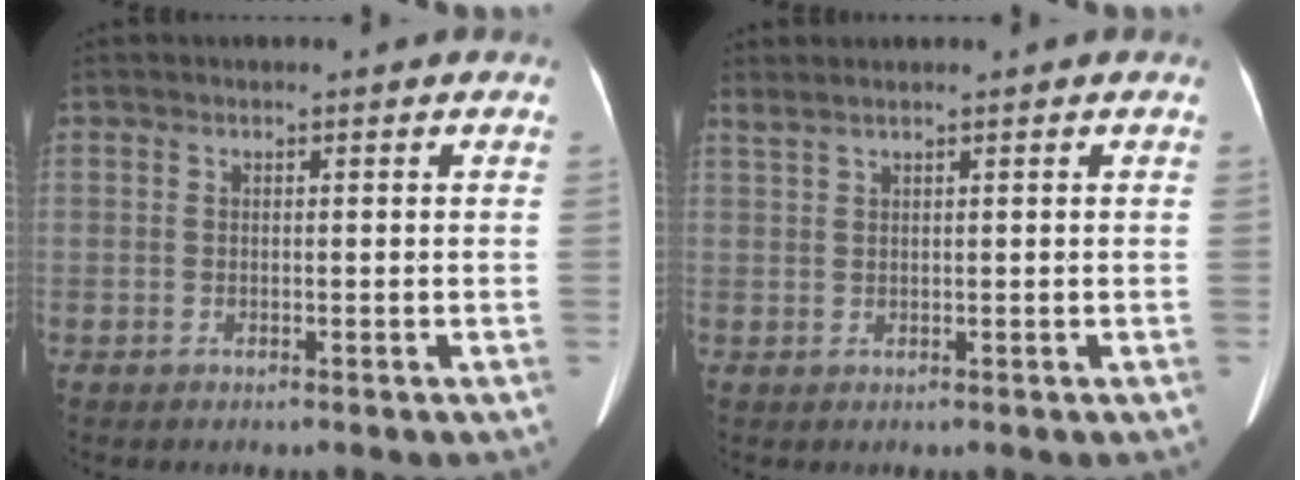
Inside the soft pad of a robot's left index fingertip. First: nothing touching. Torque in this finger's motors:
{"motor_torque": [0.10, -0.52, 0.08, 0.01]}